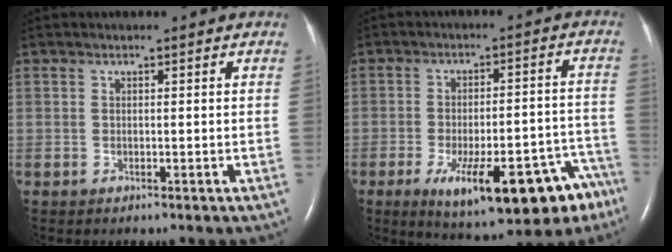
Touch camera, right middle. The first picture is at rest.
{"total": 19.0, "force": [-11.7, 5.7, 13.9], "torque": [-0.128, 0.029, -0.157]}